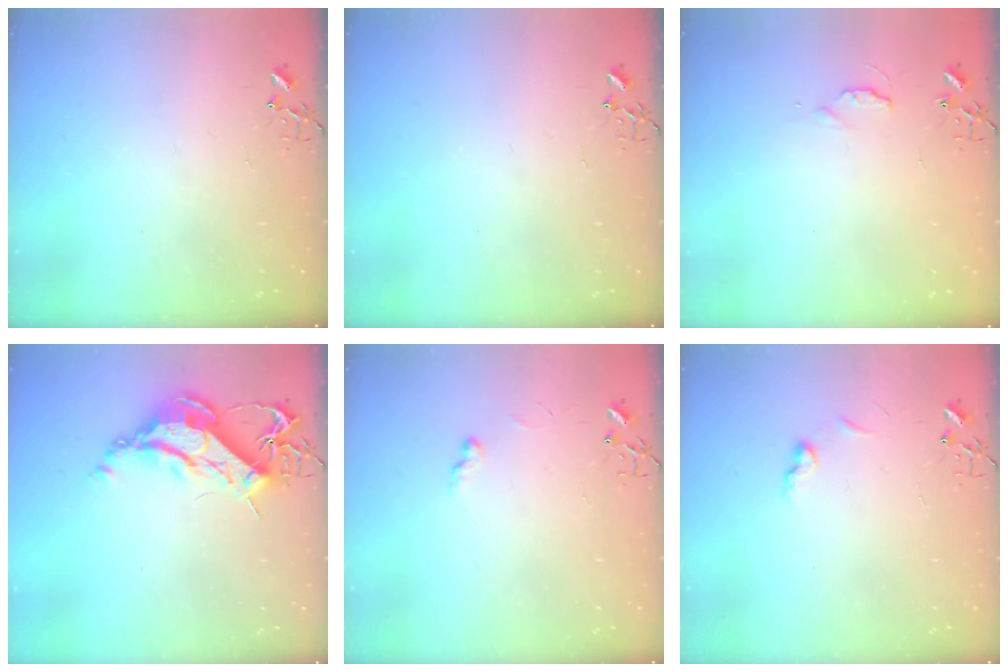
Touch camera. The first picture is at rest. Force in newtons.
{"total": 0.0}
{"total": 3.8, "press": 3.7, "slide": 0.5}
{"total": 14.2, "press": 14.1, "slide": 1.5}
{"total": 4.3, "press": 4.2, "slide": 0.6}
{"total": 6.1, "press": 6.0, "slide": 0.7}